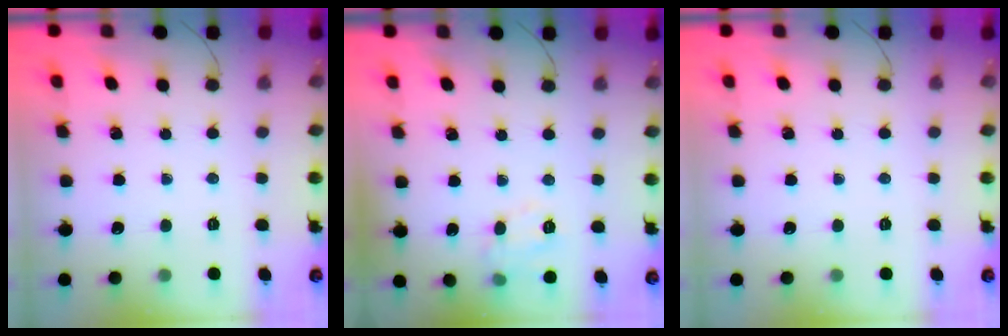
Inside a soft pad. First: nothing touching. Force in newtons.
{"total": 6.0, "press": 5.9, "slide": 1.0}
{"total": 0.0}